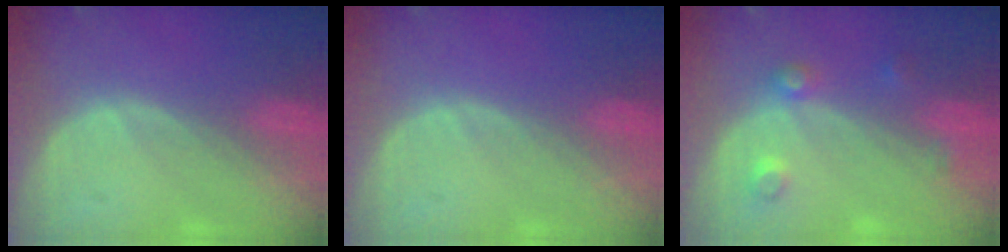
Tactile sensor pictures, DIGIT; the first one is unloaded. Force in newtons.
{"total": 0.0}
{"total": 3.5, "press": 3.4, "slide": 1.0}